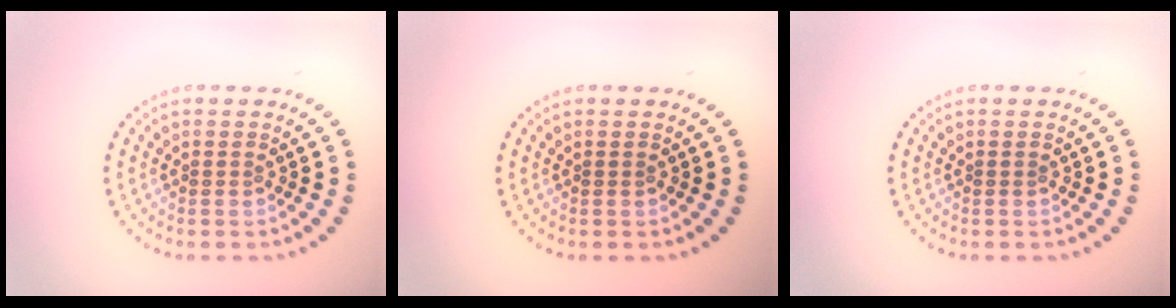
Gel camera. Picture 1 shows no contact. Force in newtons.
{"total": 0.0}
{"total": 0.0}